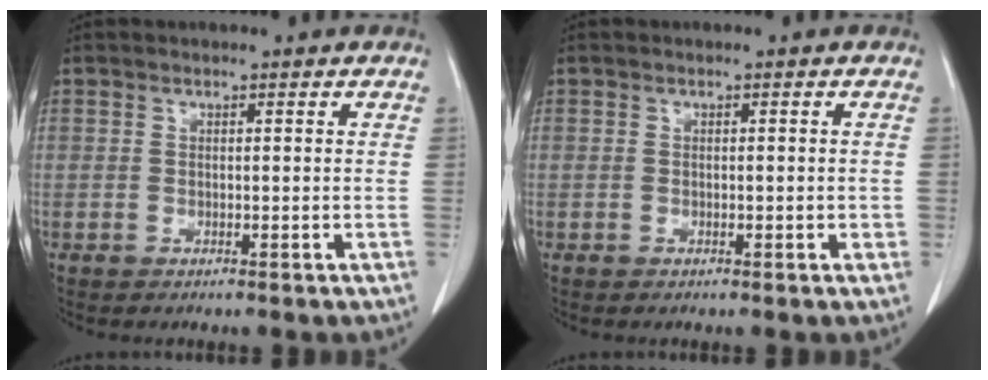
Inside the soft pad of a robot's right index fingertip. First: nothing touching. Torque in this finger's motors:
{"motor_torque": [-0.18, 0.34, -0.02, 0.00]}